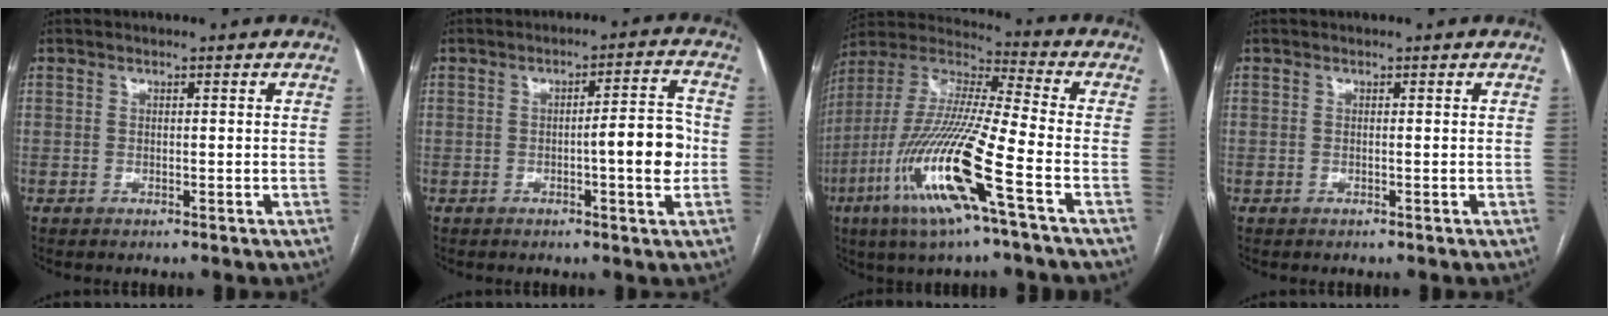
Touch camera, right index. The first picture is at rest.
{"total": 6.8, "force": [-1.0, 1.0, 6.7], "torque": [-0.085, 0.013, -0.015]}
{"total": 19.0, "force": [-7.9, 0.8, 17.2], "torque": [-0.374, -0.028, -0.157]}
{"total": 0.0}